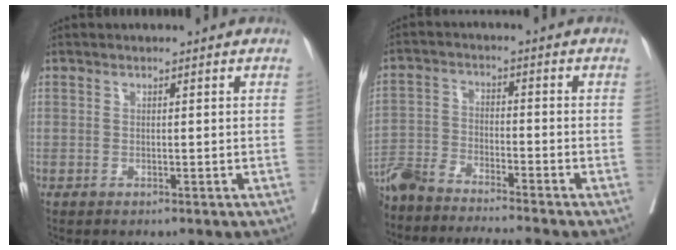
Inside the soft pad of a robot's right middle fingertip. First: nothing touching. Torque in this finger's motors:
{"motor_torque": [1.10, -1.04, 0.51, 0.21]}